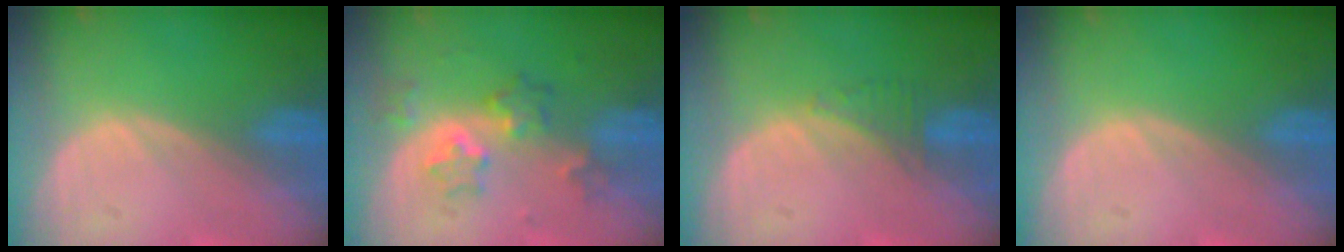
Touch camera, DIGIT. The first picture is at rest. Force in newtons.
{"total": 6.3, "press": 5.5, "slide": 3.1}
{"total": 1.9, "press": 1.8, "slide": 0.7}
{"total": 0.0}